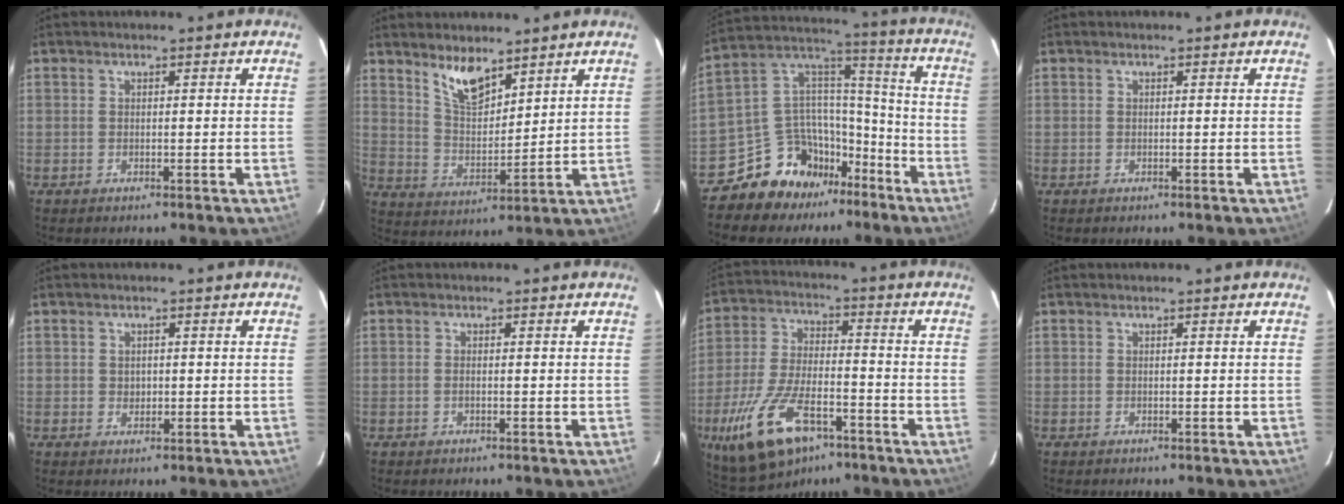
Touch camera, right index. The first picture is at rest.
{"total": 8.0, "force": [5.9, 2.8, 4.7], "torque": [-0.084, -0.002, 0.118]}
{"total": 14.5, "force": [-10.8, 8.9, 4.1], "torque": [-0.093, 0.074, -0.176]}
{"total": 0.0}
{"total": 1.4, "force": [0.2, 1.2, 0.6], "torque": [-0.006, 0.002, 0.005]}
{"total": 0.6, "force": [0.0, 0.2, 0.5], "torque": [-0.012, 0.001, -0.002]}
{"total": 17.3, "force": [-9.5, 8.1, 11.9], "torque": [-0.258, -0.028, -0.169]}
{"total": 0.0}